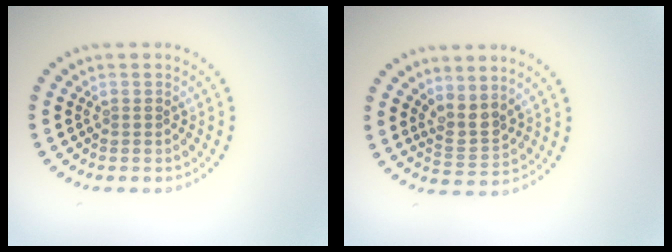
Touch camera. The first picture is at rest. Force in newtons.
{"total": 2.4, "press": 2.0, "slide": 1.4}